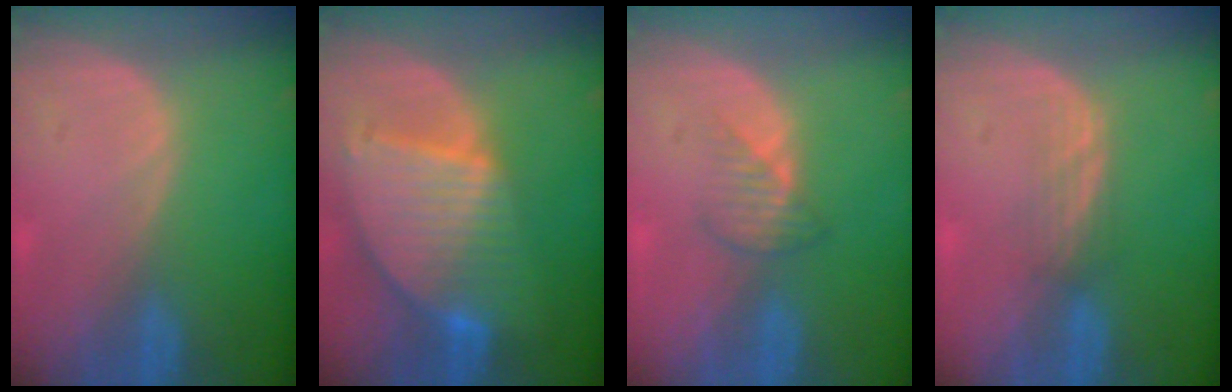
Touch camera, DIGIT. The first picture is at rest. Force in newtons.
{"total": 9.4, "press": 8.1, "slide": 4.9}
{"total": 2.6, "press": 2.6, "slide": 0.4}
{"total": 2.3, "press": 2.2, "slide": 0.5}